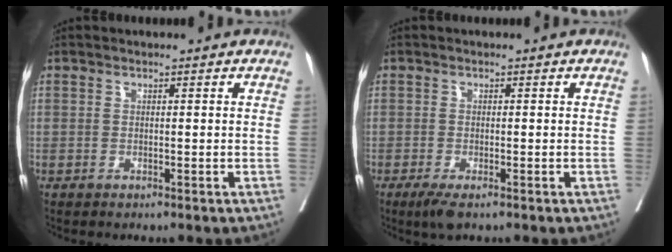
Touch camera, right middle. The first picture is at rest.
{"total": 2.7, "force": [-1.7, 0.5, 2.0], "torque": [-0.039, -0.009, -0.031]}